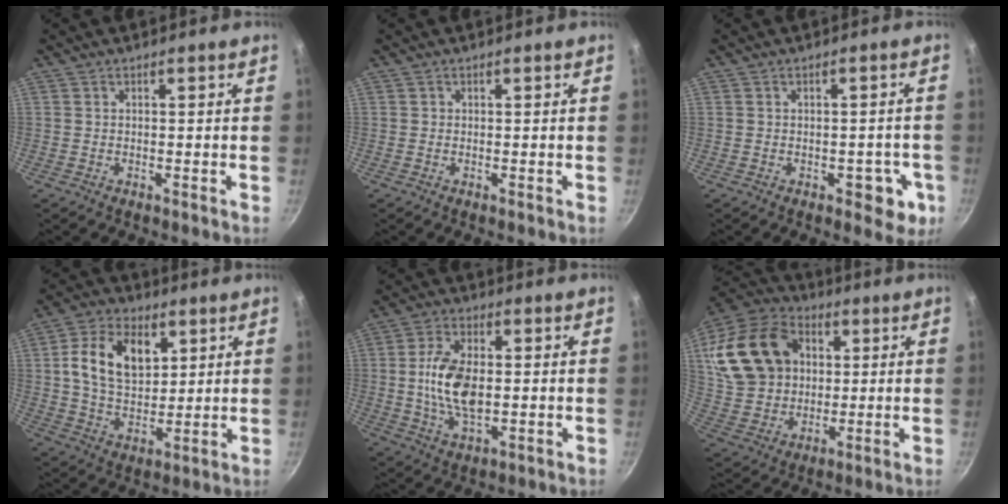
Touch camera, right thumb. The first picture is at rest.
{"total": 0.0}
{"total": 6.0, "force": [-2.1, 3.7, 4.2], "torque": [-0.018, 0.017, -0.020]}
{"total": 13.7, "force": [3.9, 9.1, 9.5], "torque": [-0.146, -0.006, 0.064]}
{"total": 11.5, "force": [-0.1, 6.5, 9.5], "torque": [-0.172, 0.006, -0.003]}
{"total": 22.0, "force": [4.7, 16.9, 13.2], "torque": [-0.232, 0.015, 0.091]}